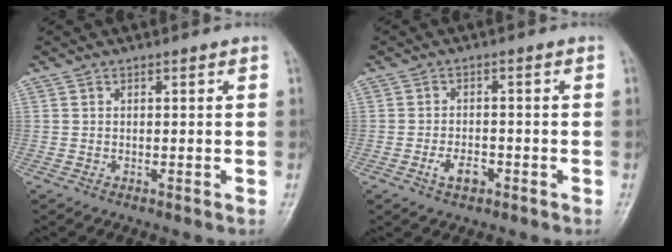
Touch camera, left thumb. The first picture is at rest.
{"total": 3.8, "force": [-1.8, 2.1, 2.6], "torque": [-0.042, 0.011, -0.030]}